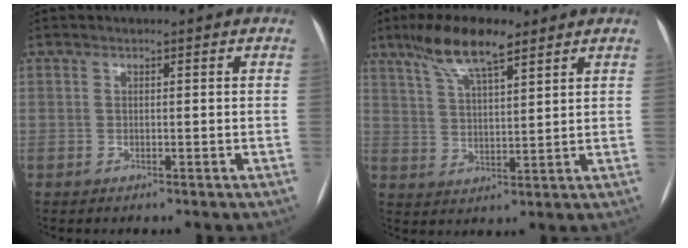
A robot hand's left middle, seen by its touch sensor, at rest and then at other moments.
{"total": 9.4, "force": [6.6, 1.9, 6.4], "torque": [-0.128, 0.014, 0.122]}